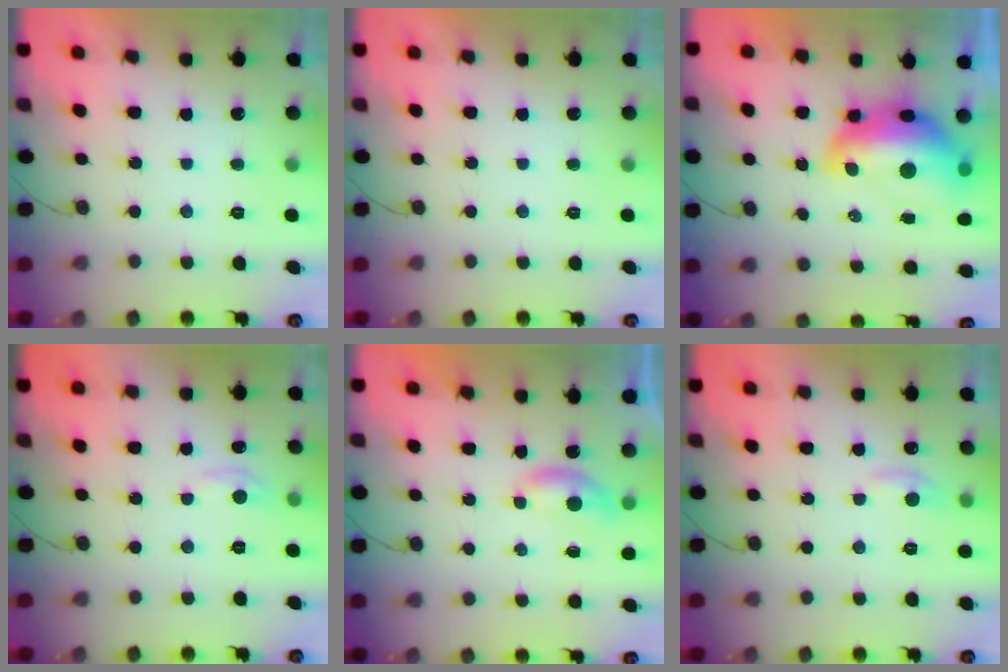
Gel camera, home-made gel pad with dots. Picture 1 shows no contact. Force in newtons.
{"total": 0.0}
{"total": 15.1, "press": 15.0, "slide": 1.1}
{"total": 3.2, "press": 3.1, "slide": 0.5}
{"total": 3.8, "press": 3.8, "slide": 0.4}
{"total": 5.9, "press": 5.9, "slide": 0.8}